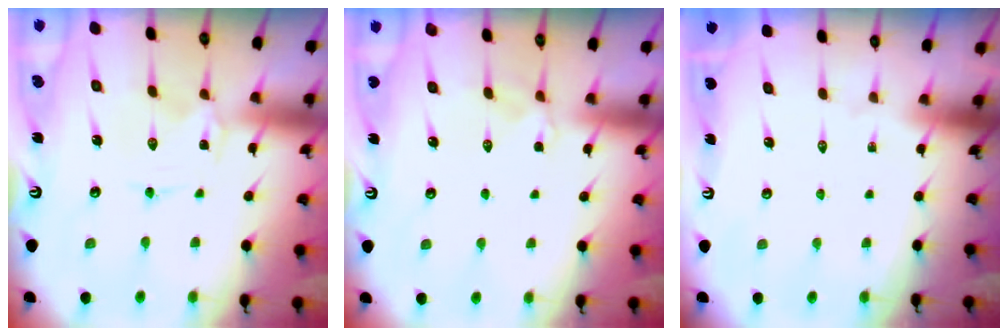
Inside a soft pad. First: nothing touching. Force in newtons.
{"total": 2.7, "press": 2.6, "slide": 0.6}
{"total": 0.0}